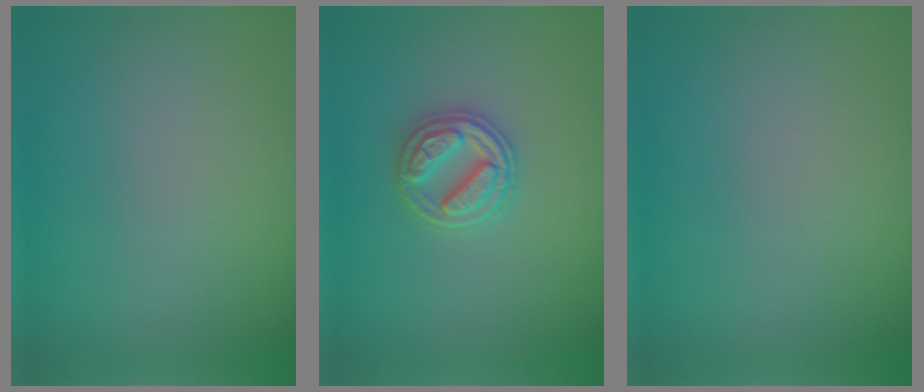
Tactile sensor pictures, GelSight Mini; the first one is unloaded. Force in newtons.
{"total": 3.1, "press": 2.9, "slide": 1.0}
{"total": 0.0}